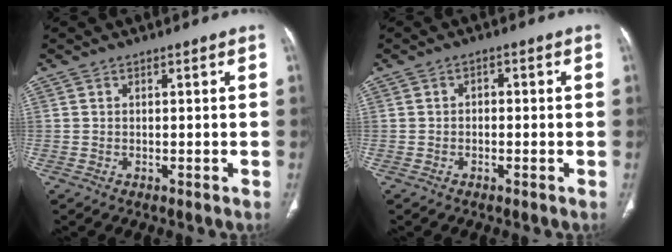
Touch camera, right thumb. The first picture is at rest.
{"total": 1.4, "force": [-0.2, 1.0, 0.9], "torque": [-0.006, 0.007, -0.008]}